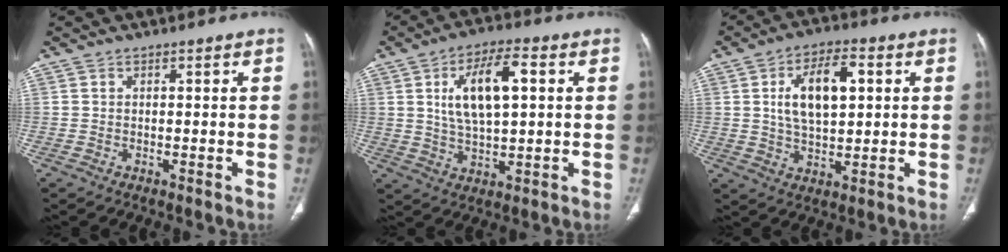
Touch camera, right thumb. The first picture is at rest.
{"total": 12.2, "force": [2.8, 5.2, 10.7], "torque": [-0.183, 0.004, 0.050]}
{"total": 11.8, "force": [2.6, 6.0, 9.9], "torque": [-0.158, 0.004, 0.044]}